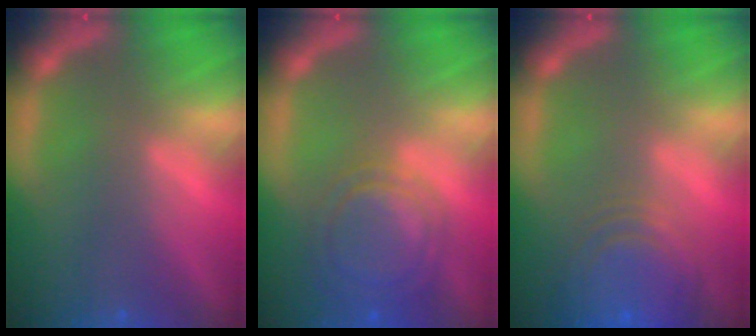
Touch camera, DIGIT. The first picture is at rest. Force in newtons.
{"total": 6.5}
{"total": 8.5}